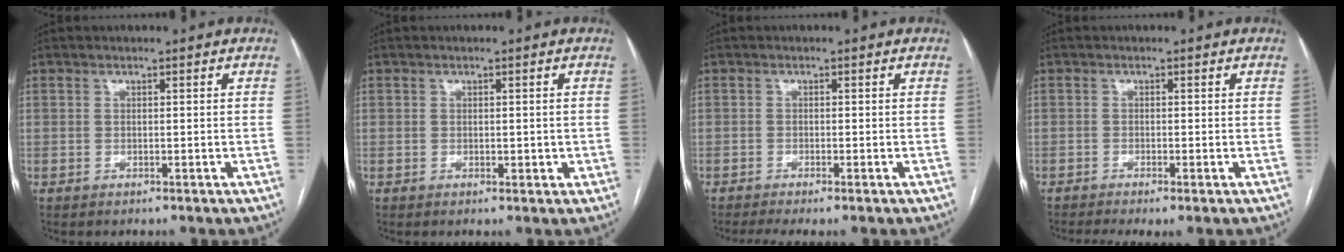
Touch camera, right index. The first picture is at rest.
{"total": 1.7, "force": [-0.1, 1.1, 1.3], "torque": [-0.017, 0.003, 0.002]}
{"total": 3.2, "force": [-2.5, 0.0, 2.1], "torque": [-0.030, -0.006, -0.039]}
{"total": 3.6, "force": [-2.5, 0.3, 2.5], "torque": [-0.039, -0.009, -0.039]}